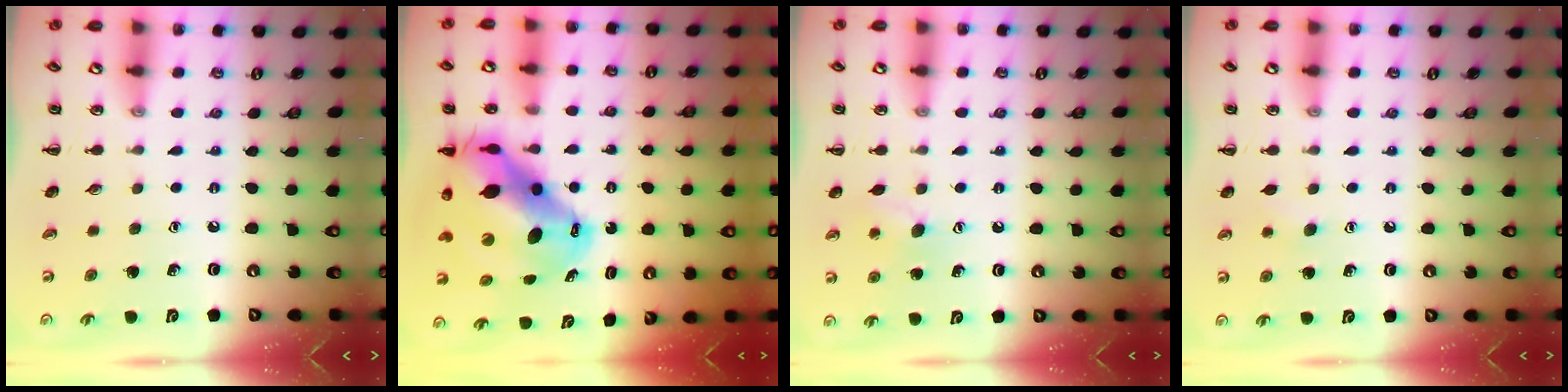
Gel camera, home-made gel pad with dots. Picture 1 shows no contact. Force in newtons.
{"total": 17.3, "press": 16.7, "slide": 4.6}
{"total": 7.6, "press": 7.4, "slide": 1.5}
{"total": 3.9, "press": 3.7, "slide": 1.1}